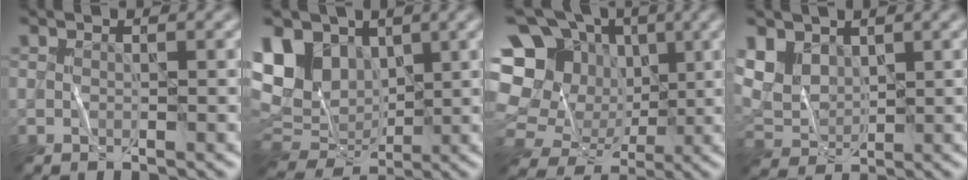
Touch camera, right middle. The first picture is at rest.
{"total": 10.9, "force": [2.5, 8.0, 7.0], "torque": [-0.153, 0.010, 0.044]}
{"total": 17.0, "force": [2.4, 15.1, 7.4], "torque": [-0.197, 0.038, 0.029]}
{"total": 3.8, "force": [1.8, 2.8, 1.8], "torque": [-0.047, -0.002, 0.038]}